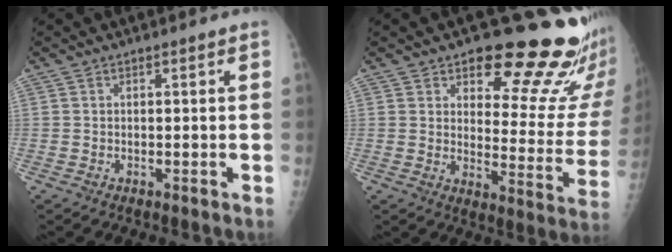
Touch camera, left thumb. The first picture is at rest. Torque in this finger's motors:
{"motor_torque": [1.61, 1.24, 0.75, -0.50, 0.00]}